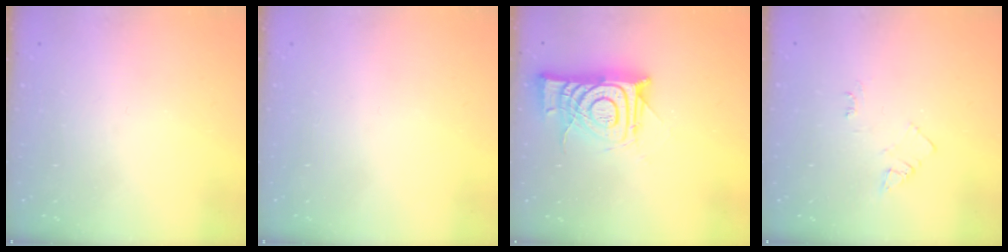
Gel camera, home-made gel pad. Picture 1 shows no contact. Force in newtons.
{"total": 1.5, "press": 1.5, "slide": 0.1}
{"total": 14.0, "press": 14.0, "slide": 1.4}
{"total": 3.8, "press": 3.8, "slide": 0.5}